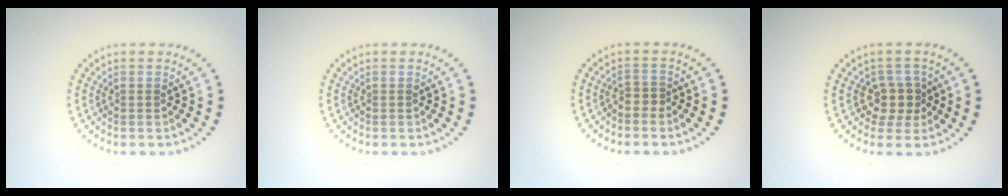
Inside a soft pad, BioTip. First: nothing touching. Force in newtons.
{"total": 0.0}
{"total": 1.1, "press": 0.7, "slide": 0.9}
{"total": 2.6, "press": 2.2, "slide": 1.4}